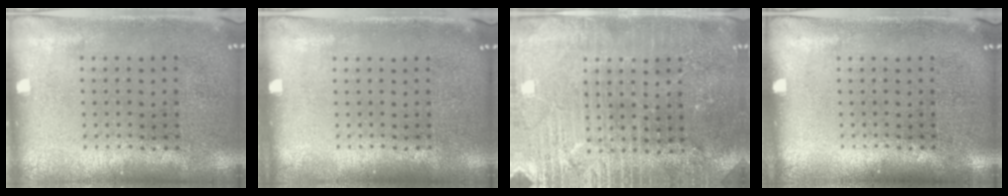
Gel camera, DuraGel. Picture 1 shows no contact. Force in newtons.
{"total": 0.0}
{"total": 4.1, "press": 3.9, "slide": 1.2}
{"total": 0.0}